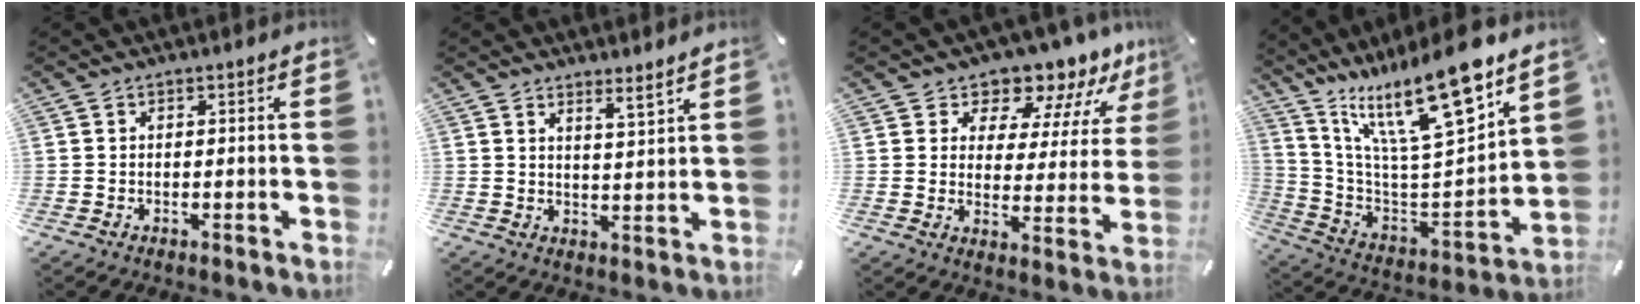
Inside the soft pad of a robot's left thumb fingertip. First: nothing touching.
{"total": 4.0, "force": [3.7, -0.5, 1.4], "torque": [-0.028, -0.028, 0.065]}
{"total": 10.2, "force": [9.1, 4.3, 2.0], "torque": [-0.030, -0.086, 0.159]}
{"total": 22.1, "force": [15.9, 5.1, 14.4], "torque": [-0.265, -0.123, 0.262]}